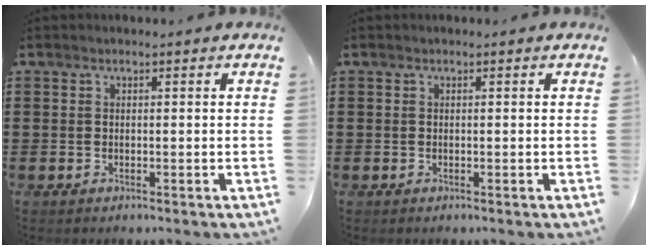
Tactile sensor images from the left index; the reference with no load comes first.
{"total": 0.0}